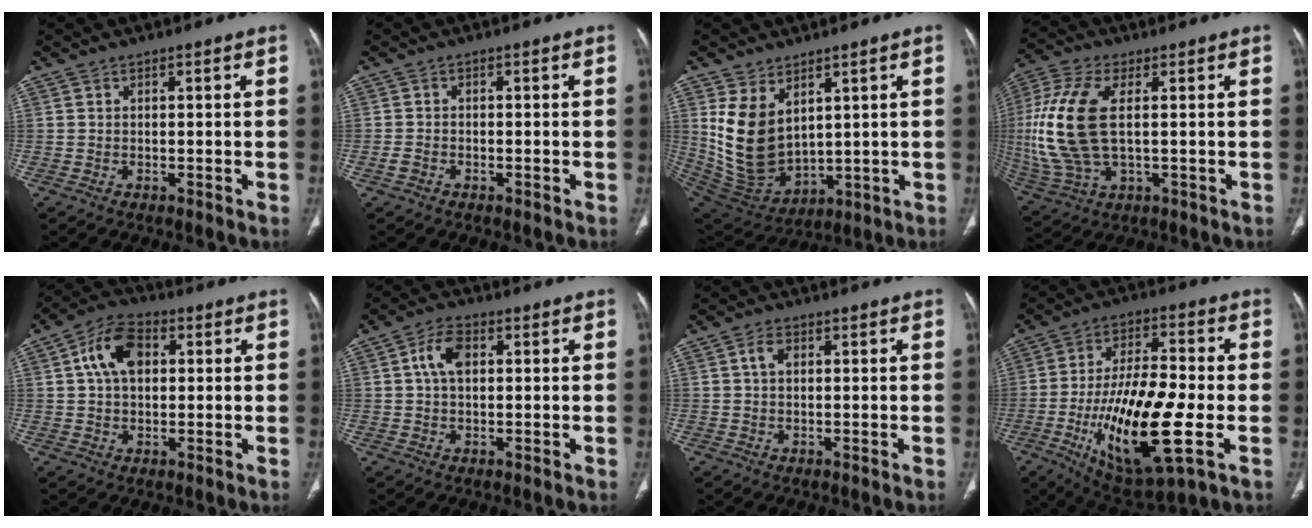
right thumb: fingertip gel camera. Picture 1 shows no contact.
{"total": 1.6, "force": [-0.9, 1.1, 0.8], "torque": [-0.017, 0.004, -0.018]}
{"total": 13.6, "force": [4.1, 8.8, 9.6], "torque": [-0.163, -0.027, 0.112]}
{"total": 17.4, "force": [1.3, 8.7, 15.0], "torque": [-0.359, -0.001, 0.030]}
{"total": 9.6, "force": [2.2, 6.2, 7.0], "torque": [-0.117, 0.016, 0.033]}
{"total": 5.7, "force": [1.2, 3.5, 4.3], "torque": [-0.081, 0.011, 0.019]}
{"total": 2.6, "force": [0.7, 1.6, 1.9], "torque": [-0.034, 0.007, 0.011]}
{"total": 22.0, "force": [-5.4, 7.1, 20.1], "torque": [-0.364, 0.003, -0.079]}